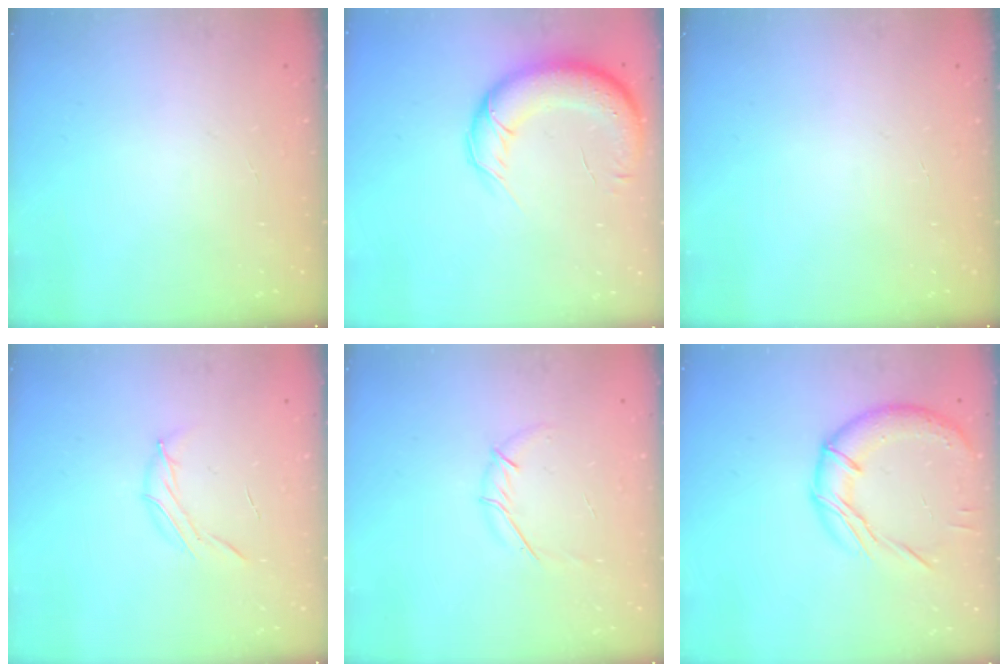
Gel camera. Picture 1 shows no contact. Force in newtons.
{"total": 14.9, "press": 14.5, "slide": 3.5}
{"total": 0.0}
{"total": 7.9, "press": 7.8, "slide": 1.2}
{"total": 4.2, "press": 4.1, "slide": 0.9}
{"total": 14.6, "press": 14.5, "slide": 0.9}